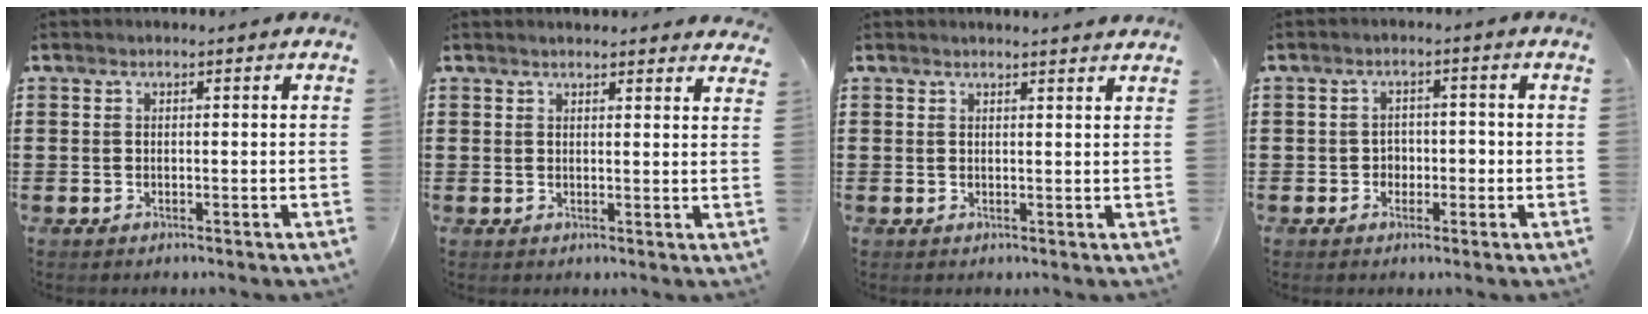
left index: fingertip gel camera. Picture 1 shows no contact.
{"total": 1.8, "force": [1.7, 0.1, 0.3], "torque": [-0.010, 0.001, 0.034]}
{"total": 1.6, "force": [1.5, -0.1, 0.3], "torque": [-0.010, 0.000, 0.030]}
{"total": 2.5, "force": [-0.9, 2.1, 1.0], "torque": [-0.027, 0.006, -0.024]}